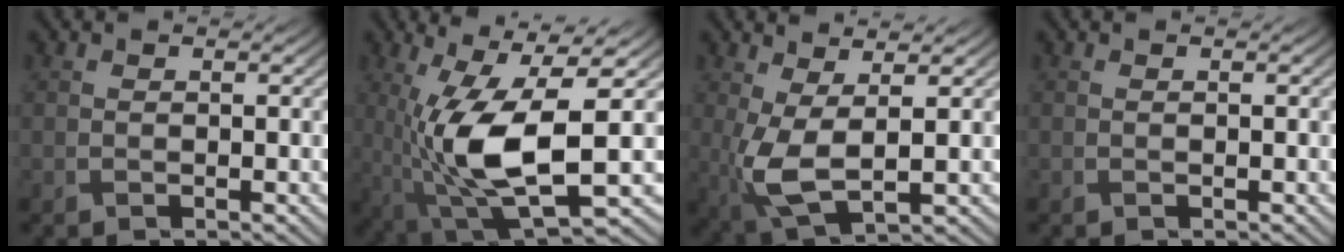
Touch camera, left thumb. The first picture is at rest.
{"total": 13.3, "force": [-1.2, 4.8, 12.4], "torque": [-0.256, -0.016, -0.013]}
{"total": 6.5, "force": [0.0, 2.6, 6.0], "torque": [-0.148, -0.006, 0.004]}
{"total": 0.0}